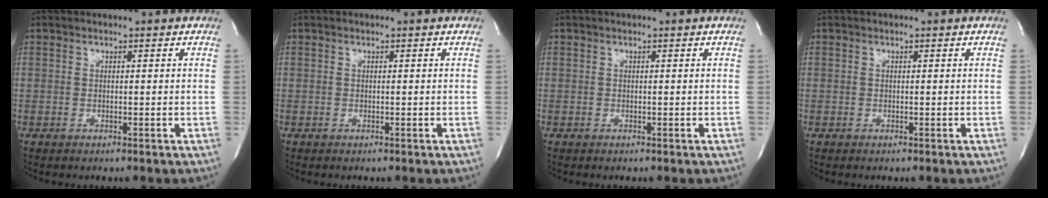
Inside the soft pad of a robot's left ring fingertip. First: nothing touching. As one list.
[{"total": 0.0}, {"total": 0.0}, {"total": 0.0}]